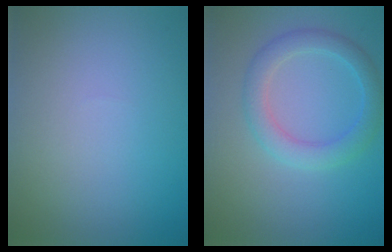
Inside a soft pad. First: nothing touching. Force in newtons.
{"total": 2.2, "press": 2.2, "slide": 0.3}